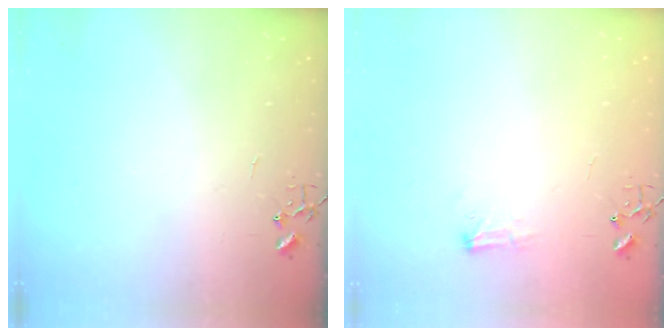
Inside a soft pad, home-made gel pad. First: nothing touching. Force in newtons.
{"total": 7.3, "press": 7.2, "slide": 0.9}